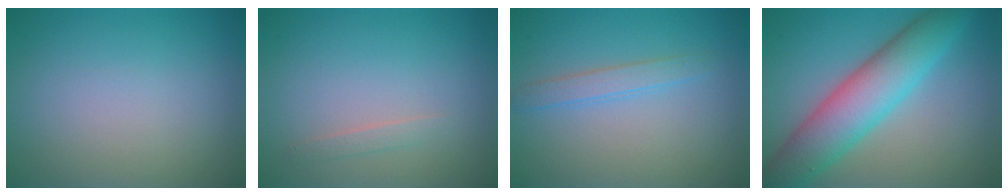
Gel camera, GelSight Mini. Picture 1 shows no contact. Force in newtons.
{"total": 0.8, "press": 0.8, "slide": 0.0}
{"total": 1.7, "press": 1.7, "slide": 0.0}
{"total": 8.0, "press": 8.0, "slide": 0.0}